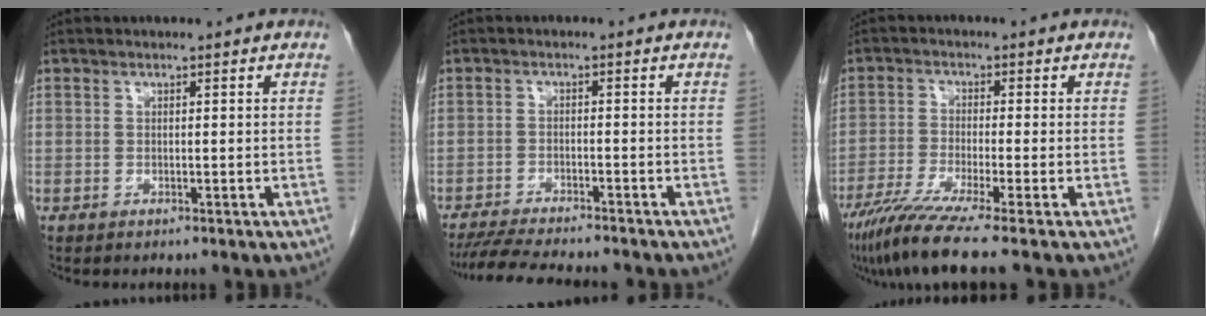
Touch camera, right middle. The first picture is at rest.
{"total": 10.4, "force": [-9.3, 0.9, 4.5], "torque": [-0.068, -0.014, -0.143]}
{"total": 8.5, "force": [-6.3, -1.3, 5.6], "torque": [-0.096, -0.031, -0.109]}